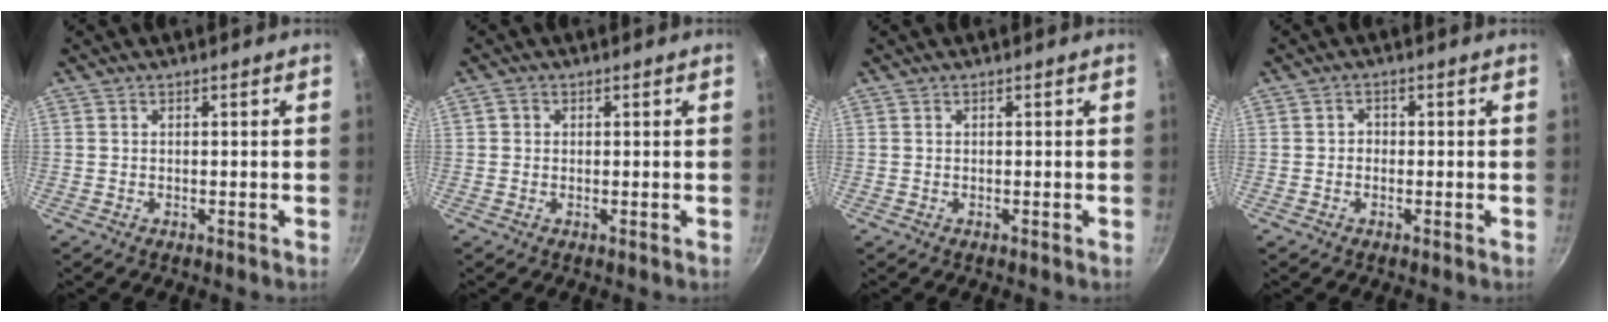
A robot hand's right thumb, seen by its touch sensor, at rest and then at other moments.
{"total": 1.3, "force": [0.2, 1.2, 0.4], "torque": [-0.004, 0.002, 0.000]}
{"total": 0.0}
{"total": 1.5, "force": [-0.3, 1.3, 0.7], "torque": [-0.006, 0.006, -0.007]}